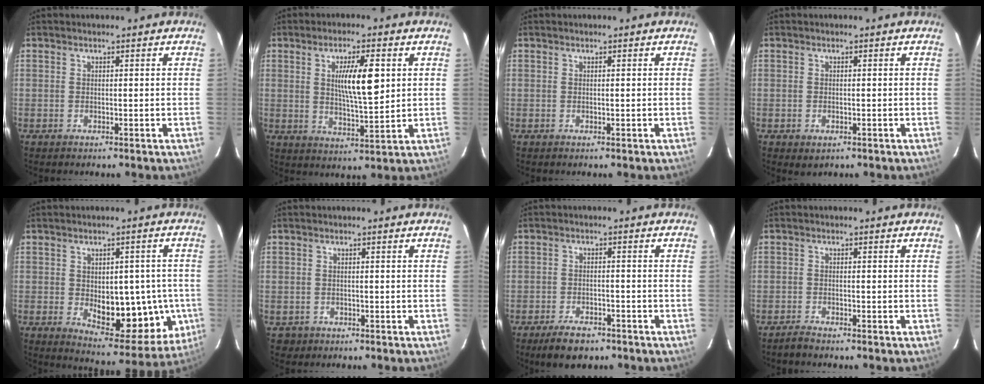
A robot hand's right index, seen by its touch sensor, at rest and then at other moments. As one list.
[{"total": 8.8, "force": [2.2, 1.6, 8.3], "torque": [-0.142, -0.001, 0.041]}, {"total": 0.0}, {"total": 1.5, "force": [-0.7, 1.0, 0.9], "torque": [-0.015, -0.001, 0.001]}, {"total": 14.0, "force": [-2.4, 6.8, 12.0], "torque": [-0.142, 0.005, -0.010]}, {"total": 2.1, "force": [-0.8, 2.0, -0.2], "torque": [-0.004, 0.006, -0.010]}, {"total": 5.7, "force": [-4.2, 2.4, 2.9], "torque": [-0.055, -0.002, -0.067]}, {"total": 1.6, "force": [-1.5, 0.0, 0.6], "torque": [-0.019, -0.004, -0.029]}]